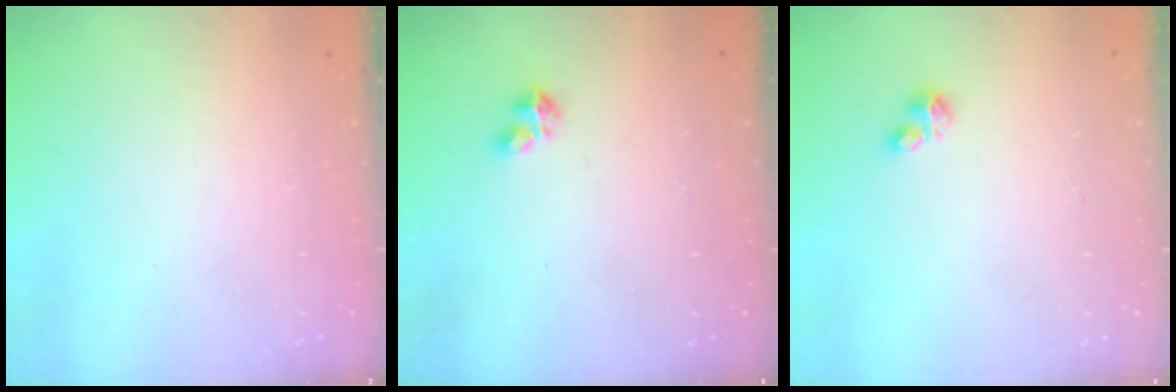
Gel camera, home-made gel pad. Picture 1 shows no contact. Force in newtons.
{"total": 2.4, "press": 2.4, "slide": 0.5}
{"total": 2.3, "press": 2.3, "slide": 0.2}